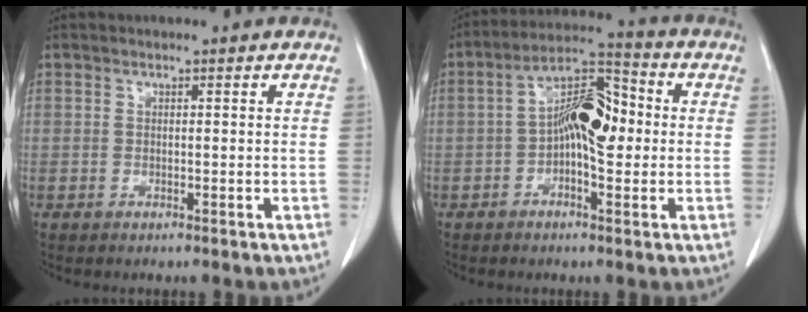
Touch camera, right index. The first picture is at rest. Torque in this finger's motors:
{"motor_torque": [1.72, -0.33, 0.76, 0.20]}